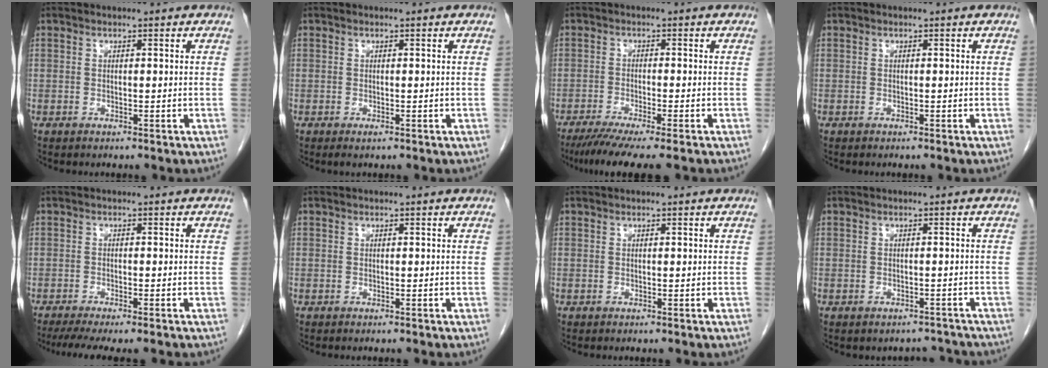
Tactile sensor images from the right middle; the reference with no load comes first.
{"total": 0.5, "force": [-0.3, 0.1, 0.4], "torque": [-0.007, -0.002, -0.004]}
{"total": 8.3, "force": [-6.5, -0.2, 5.1], "torque": [-0.074, -0.022, -0.104]}
{"total": 0.0}
{"total": 7.9, "force": [-6.5, 0.7, 4.4], "torque": [-0.063, -0.012, -0.100]}
{"total": 0.0}
{"total": 0.0}
{"total": 2.9, "force": [-2.5, 1.3, -0.2], "torque": [0.007, 0.009, -0.032]}